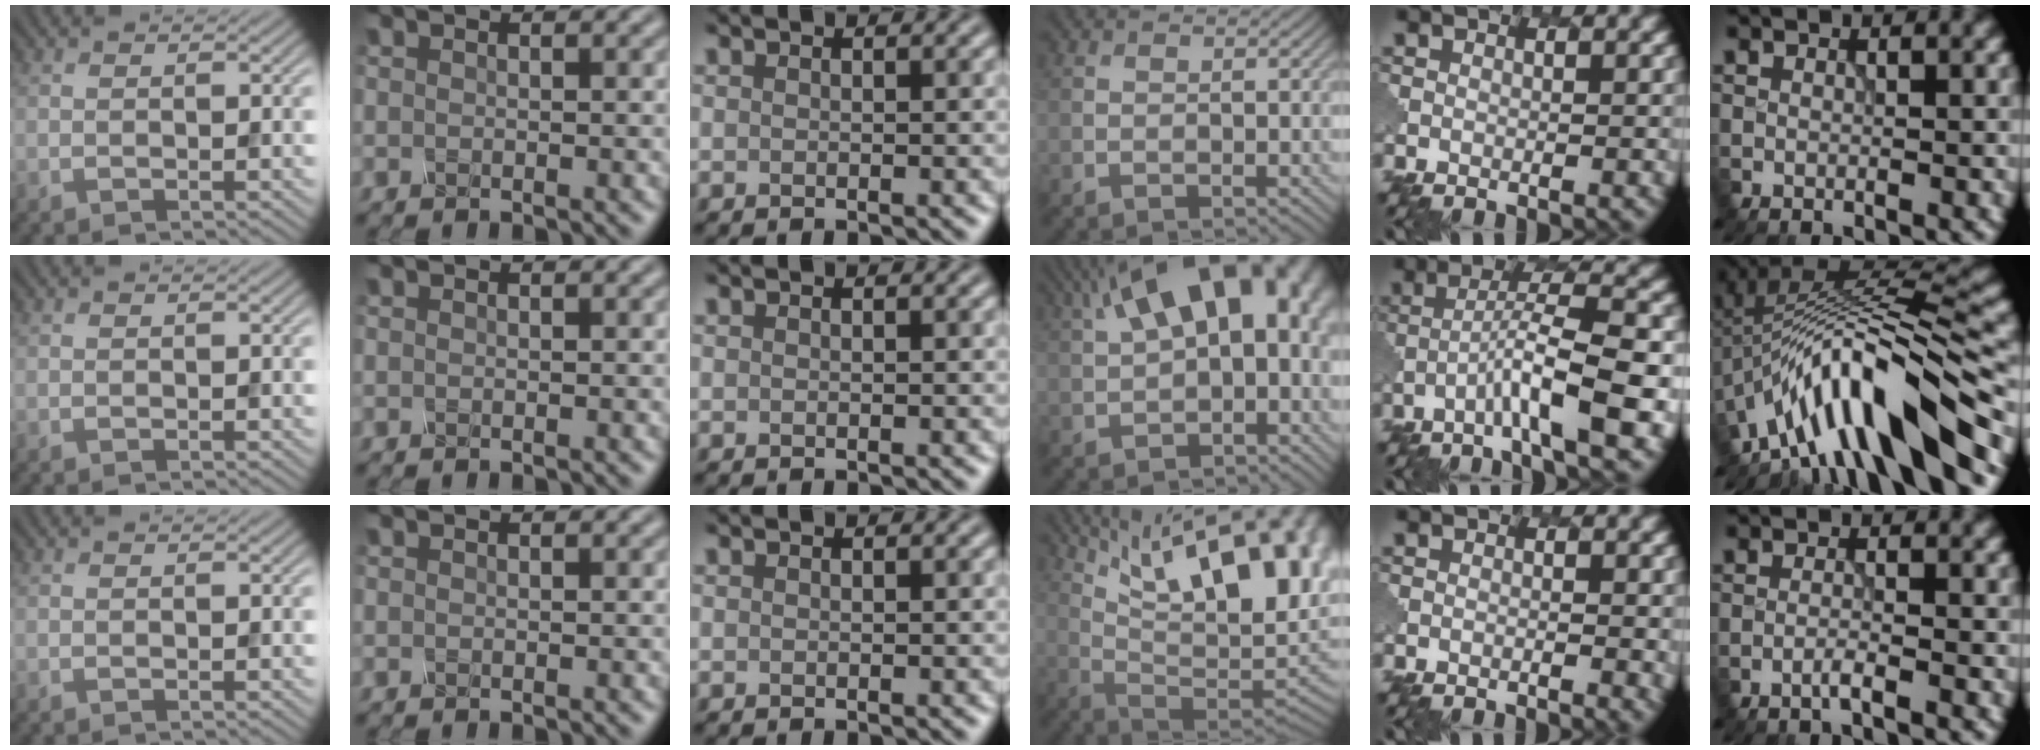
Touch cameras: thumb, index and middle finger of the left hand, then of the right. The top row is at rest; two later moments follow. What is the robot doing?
{"motion": "shake", "object": "salt shaker"}